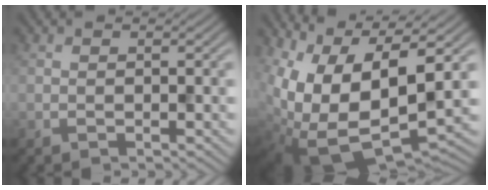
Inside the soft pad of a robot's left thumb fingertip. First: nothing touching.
{"total": 16.3, "force": [1.6, 8.5, 13.8], "torque": [-0.273, -0.026, 0.051]}